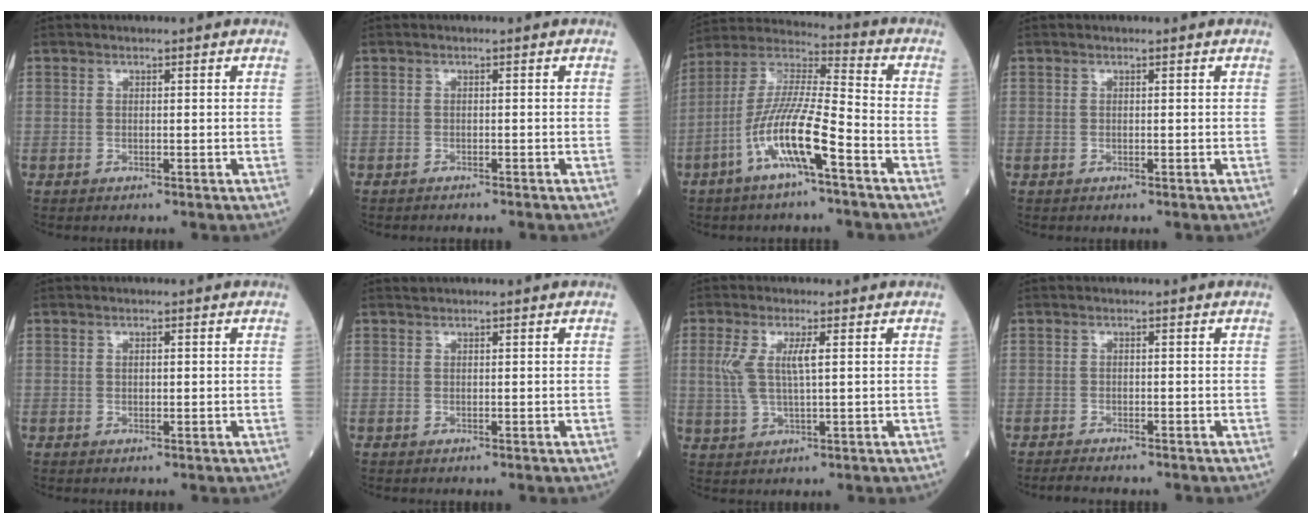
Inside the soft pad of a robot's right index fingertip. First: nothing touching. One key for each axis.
{"total": 2.0, "fx": -1.8, "fy": 0.3, "fz": 0.6, "tx": -0.013, "ty": -0.003, "tz": -0.023}
{"total": 13.2, "fx": -5.8, "fy": 1.2, "fz": 11.8, "tx": -0.242, "ty": 0.000, "tz": -0.115}
{"total": 0.0}
{"total": 0.8, "fx": 0.1, "fy": 0.4, "fz": 0.7, "tx": -0.013, "ty": -0.001, "tz": 0.003}
{"total": 0.0}
{"total": 5.4, "fx": 1.1, "fy": 1.1, "fz": 5.2, "tx": -0.124, "ty": 0.003, "tz": 0.026}
{"total": 2.7, "fx": -2.5, "fy": 0.4, "fz": 1.1, "tx": -0.024, "ty": -0.008, "tz": -0.037}